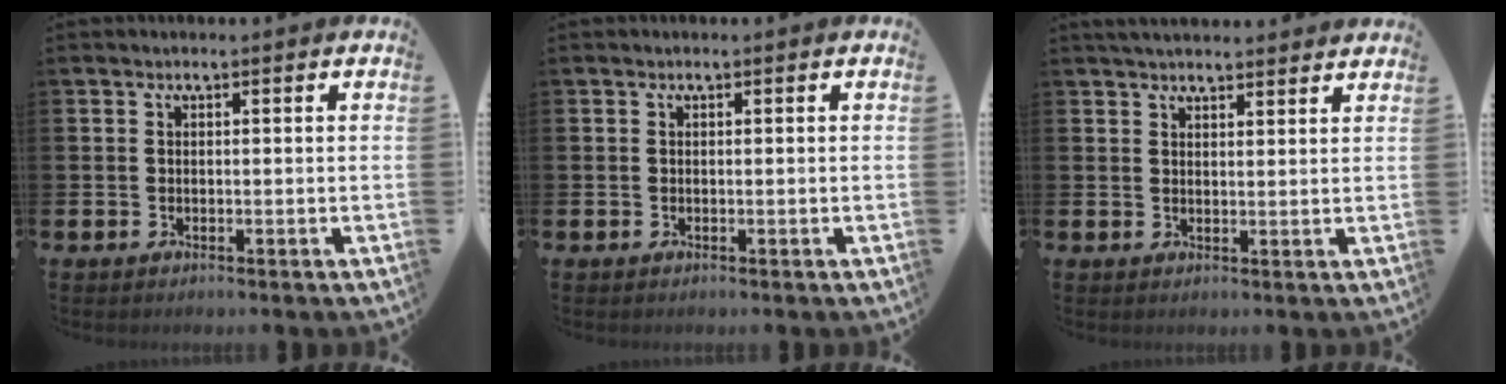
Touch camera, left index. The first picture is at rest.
{"total": 0.0}
{"total": 3.3, "force": [3.2, 0.4, 0.4], "torque": [-0.011, -0.011, 0.059]}